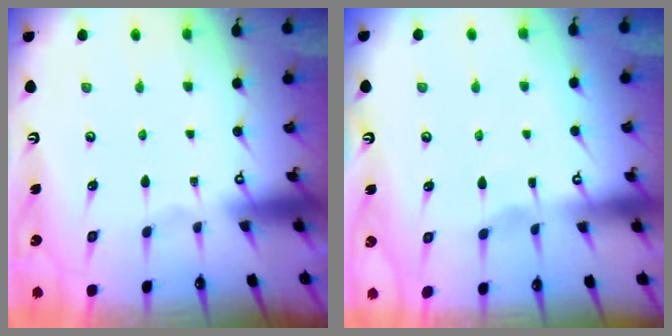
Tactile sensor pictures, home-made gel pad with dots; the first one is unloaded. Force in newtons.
{"total": 2.0, "press": 2.0, "slide": 0.3}